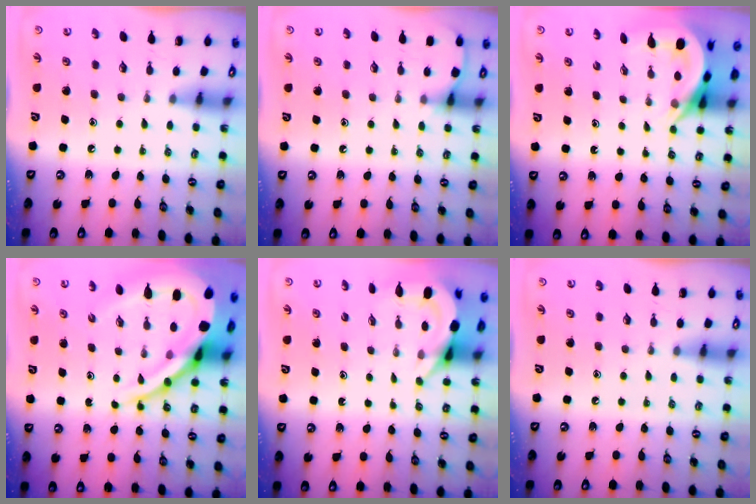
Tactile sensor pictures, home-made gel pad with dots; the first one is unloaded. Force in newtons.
{"total": 5.0, "press": 5.0, "slide": 0.7}
{"total": 5.9, "press": 5.9, "slide": 0.6}
{"total": 15.7, "press": 15.7, "slide": 1.4}
{"total": 6.5, "press": 6.5, "slide": 0.6}
{"total": 0.0}